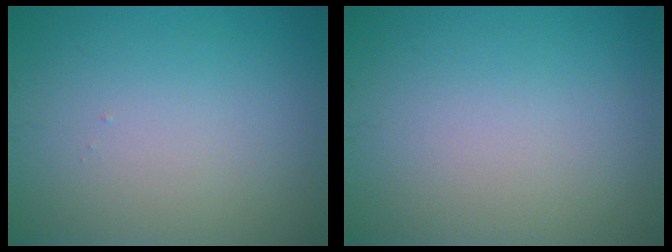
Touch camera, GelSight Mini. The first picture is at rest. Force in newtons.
{"total": 0.0}